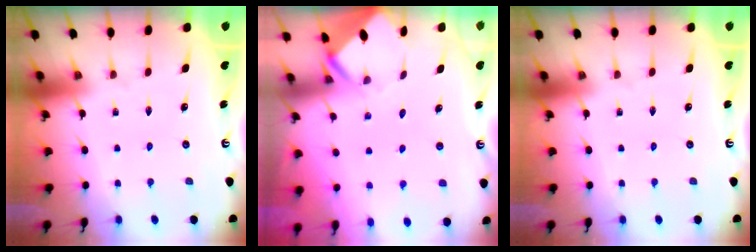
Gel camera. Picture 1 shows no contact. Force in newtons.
{"total": 3.5, "press": 3.5, "slide": 0.2}
{"total": 0.0}